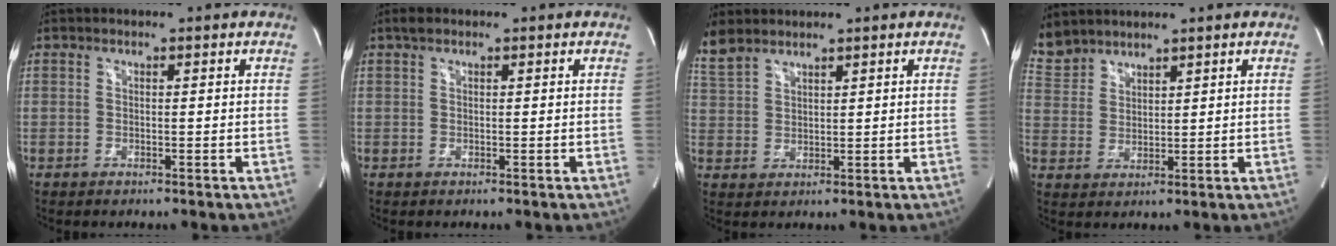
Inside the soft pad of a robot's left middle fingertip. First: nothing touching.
{"total": 1.0, "force": [0.7, 0.4, 0.5], "torque": [-0.013, 0.014, 0.012]}
{"total": 5.5, "force": [4.8, 1.9, 1.7], "torque": [-0.051, 0.015, 0.112]}
{"total": 6.7, "force": [6.0, 2.8, 0.6], "torque": [-0.019, 0.010, 0.134]}